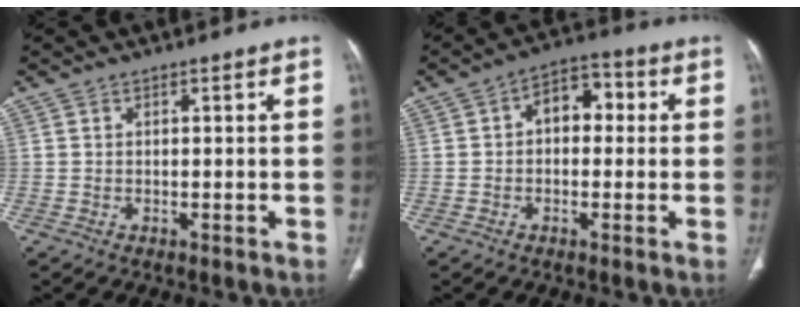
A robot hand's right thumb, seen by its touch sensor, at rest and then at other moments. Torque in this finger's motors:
{"motor_torque": [0.53, 1.51, 0.69, -0.38, 0.03]}